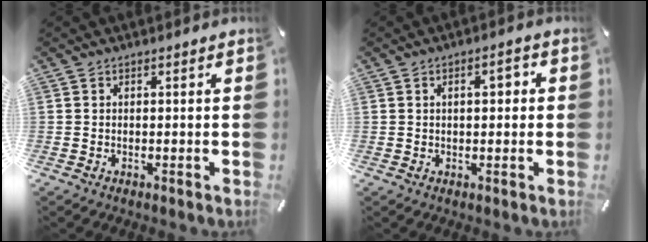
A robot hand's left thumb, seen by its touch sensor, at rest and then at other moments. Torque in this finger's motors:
{"motor_torque": [0.03, -0.19, -0.16, -0.07, -0.04]}